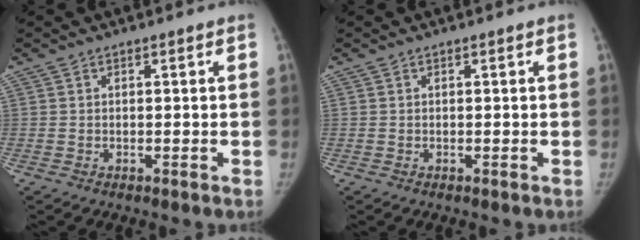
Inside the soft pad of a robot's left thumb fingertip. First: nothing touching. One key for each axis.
{"total": 0.0}